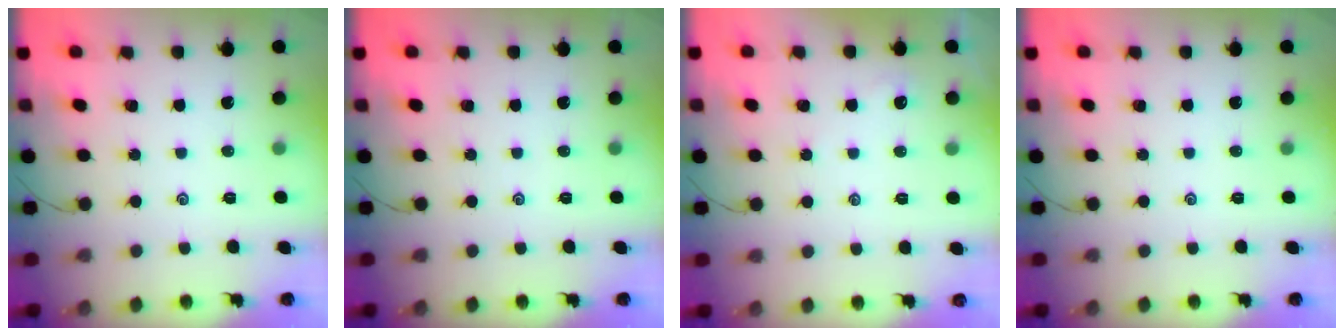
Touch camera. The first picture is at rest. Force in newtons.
{"total": 0.0}
{"total": 1.7, "press": 1.7, "slide": 0.3}
{"total": 0.0}